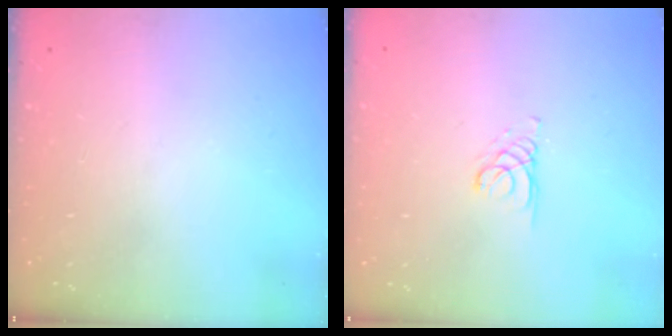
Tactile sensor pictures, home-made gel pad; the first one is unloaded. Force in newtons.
{"total": 2.1, "press": 2.1, "slide": 0.2}